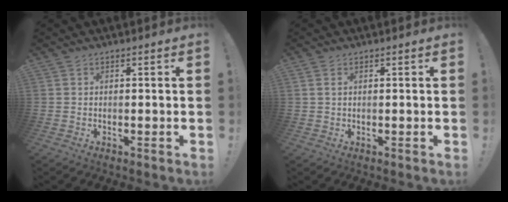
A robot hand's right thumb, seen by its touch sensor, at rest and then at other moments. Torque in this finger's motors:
{"motor_torque": [-0.24, -0.31, -0.41, 0.34, 0.05]}